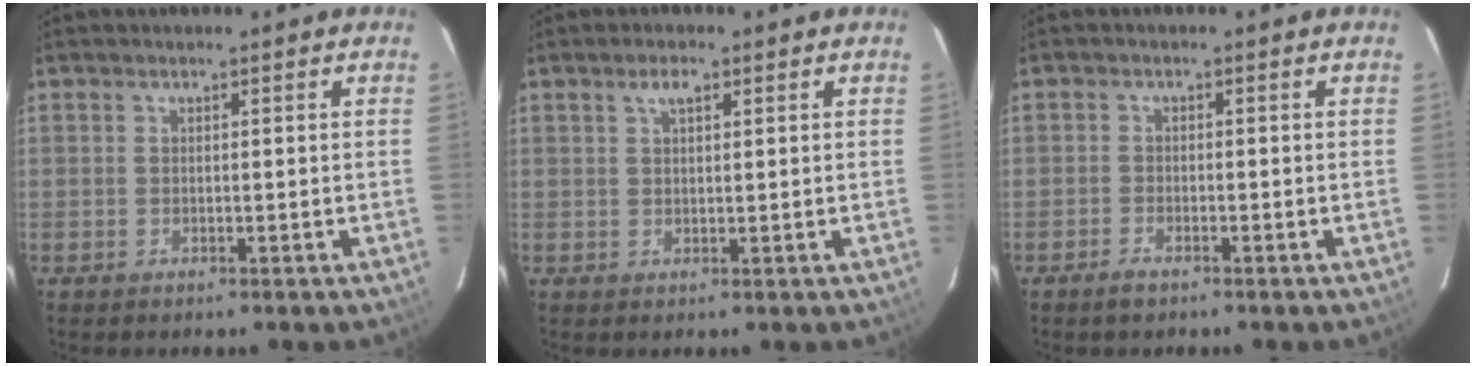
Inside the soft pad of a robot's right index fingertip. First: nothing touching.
{"total": 2.3, "force": [1.2, 1.0, 1.7], "torque": [-0.031, 0.007, 0.022]}
{"total": 1.9, "force": [-1.5, 0.7, 1.0], "torque": [-0.025, -0.001, -0.032]}